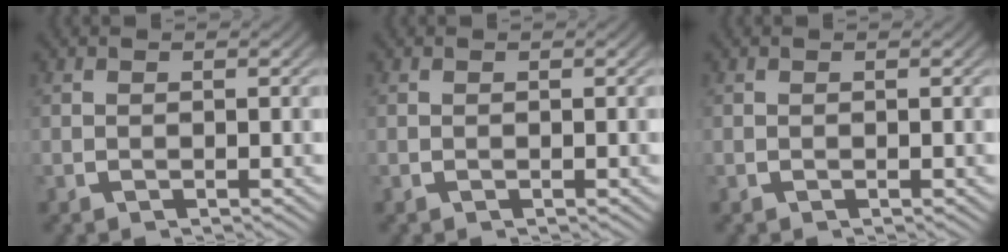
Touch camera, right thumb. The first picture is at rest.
{"total": 0.0}
{"total": 0.0}